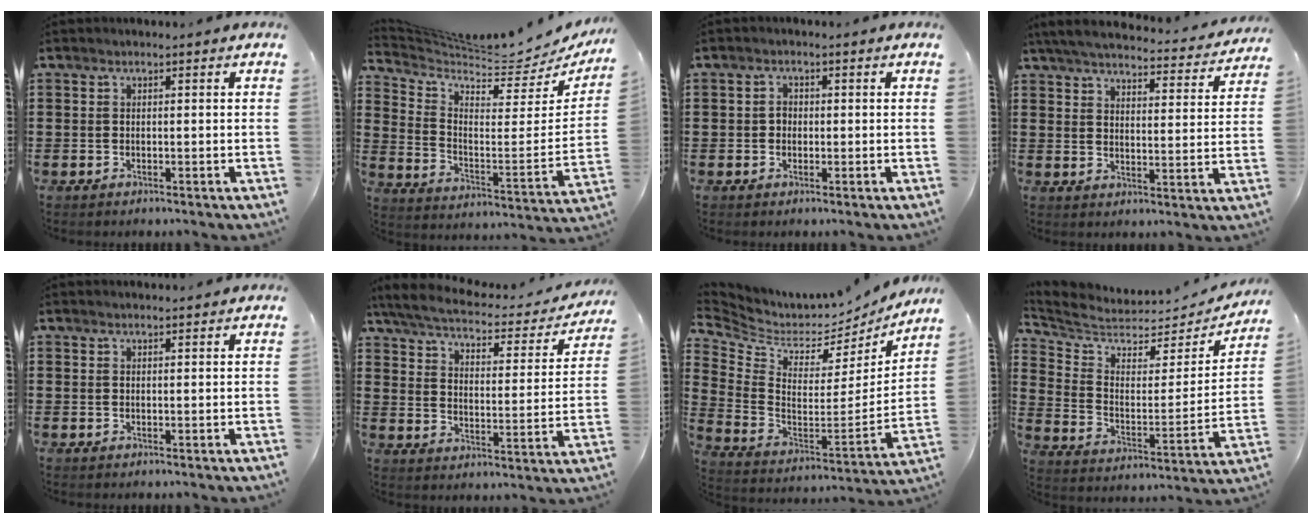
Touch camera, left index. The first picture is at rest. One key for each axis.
{"total": 5.6, "fx": 5.2, "fy": 0.7, "fz": 1.9, "tx": -0.070, "ty": -0.049, "tz": 0.084}
{"total": 1.4, "fx": 0.0, "fy": 1.2, "fz": 0.8, "tx": -0.017, "ty": 0.006, "tz": -0.002}
{"total": 5.1, "fx": 4.8, "fy": 0.1, "fz": 1.7, "tx": -0.054, "ty": -0.032, "tz": 0.080}
{"total": 0.9, "fx": 0.9, "fy": 0.0, "fz": 0.1, "tx": -0.005, "ty": -0.001, "tz": 0.017}
{"total": 4.6, "fx": 3.9, "fy": 0.7, "fz": 2.3, "tx": -0.066, "ty": -0.028, "tz": 0.061}
{"total": 4.1, "fx": 3.2, "fy": 2.3, "fz": 1.3, "tx": -0.053, "ty": -0.041, "tz": 0.050}
{"total": 4.9, "fx": 4.6, "fy": 1.6, "fz": 1.0, "tx": -0.052, "ty": -0.045, "tz": 0.075}